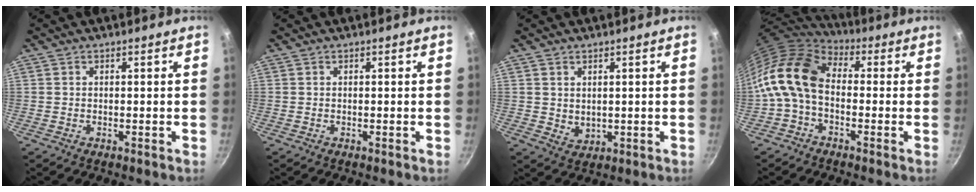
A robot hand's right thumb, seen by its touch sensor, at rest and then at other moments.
{"total": 0.0}
{"total": 2.1, "force": [0.9, 1.6, 1.0], "torque": [-0.011, -0.011, 0.019]}
{"total": 14.5, "force": [-0.9, 9.7, 10.8], "torque": [-0.206, 0.031, -0.039]}